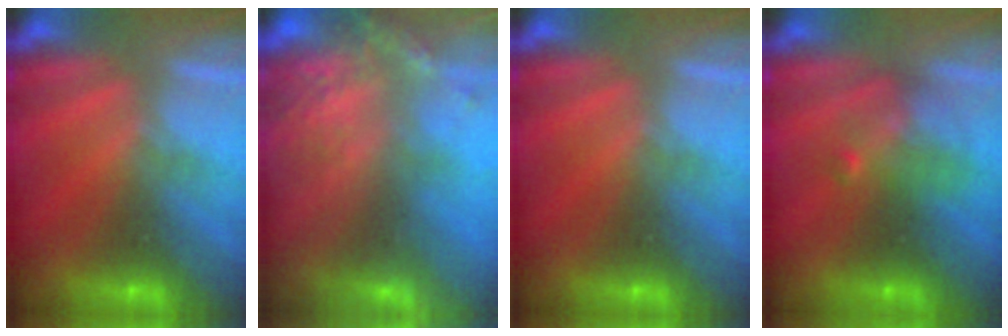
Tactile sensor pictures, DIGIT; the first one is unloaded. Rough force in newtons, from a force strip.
{"total": 6.7}
{"total": 0.0}
{"total": 2.4}